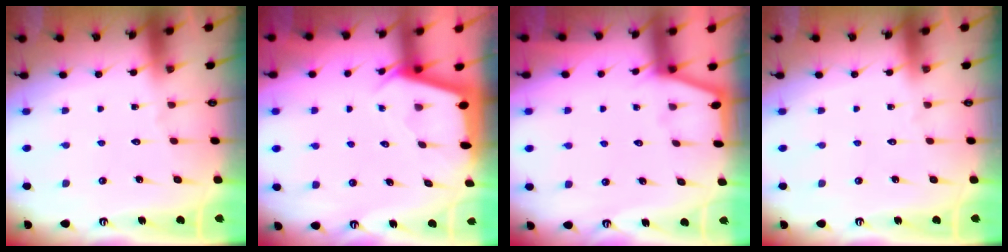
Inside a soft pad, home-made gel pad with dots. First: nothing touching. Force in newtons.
{"total": 2.3, "press": 2.3, "slide": 0.3}
{"total": 1.6, "press": 1.5, "slide": 0.3}
{"total": 0.0}